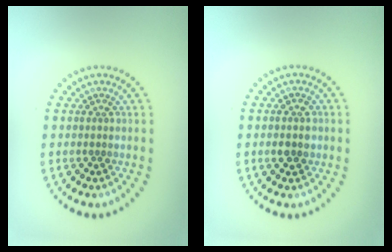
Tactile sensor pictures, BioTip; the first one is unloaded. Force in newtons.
{"total": 1.4, "press": 1.4, "slide": 0.1}